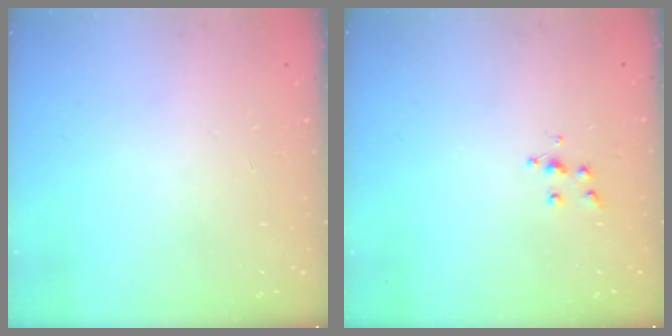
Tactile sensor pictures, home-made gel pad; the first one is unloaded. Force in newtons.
{"total": 6.1, "press": 6.1, "slide": 0.5}